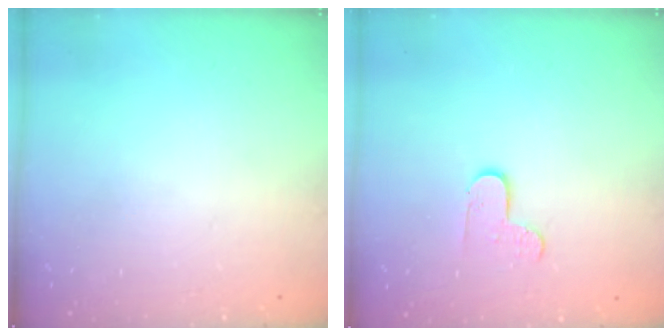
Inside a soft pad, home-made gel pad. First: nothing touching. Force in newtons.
{"total": 3.3, "press": 3.3, "slide": 0.3}